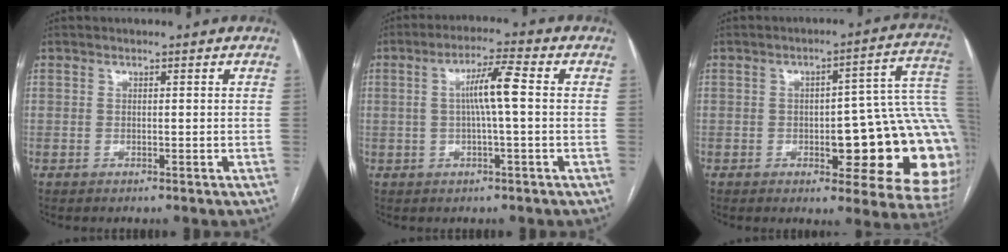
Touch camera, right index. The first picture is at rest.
{"total": 6.4, "force": [0.5, 0.2, 6.3], "torque": [-0.115, 0.013, 0.007]}
{"total": 20.2, "force": [-2.0, 5.5, 19.3], "torque": [-0.146, 0.031, -0.012]}